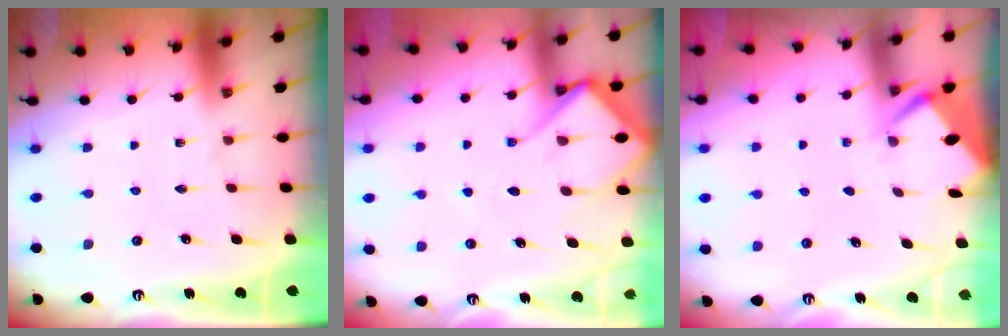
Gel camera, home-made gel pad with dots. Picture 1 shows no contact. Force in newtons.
{"total": 11.3, "press": 11.2, "slide": 1.2}
{"total": 2.6, "press": 2.6, "slide": 0.3}